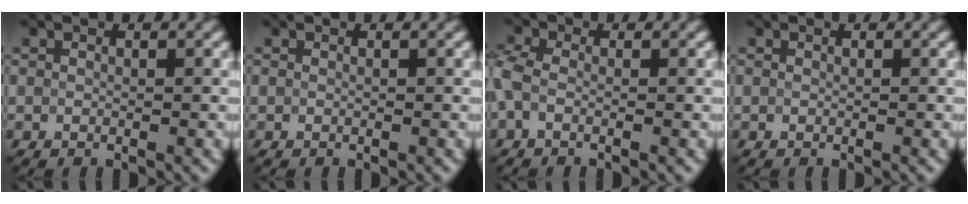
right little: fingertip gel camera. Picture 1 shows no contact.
{"total": 0.0}
{"total": 2.0, "force": [-0.5, 1.3, 1.5], "torque": [-0.040, 0.002, -0.023]}
{"total": 0.0}